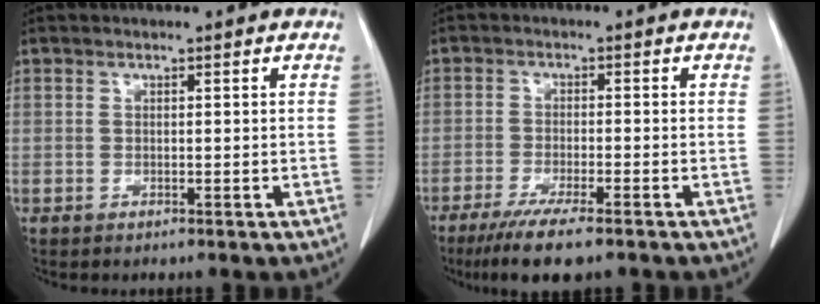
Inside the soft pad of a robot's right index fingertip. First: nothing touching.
{"total": 8.4, "force": [-6.2, 0.4, 5.6], "torque": [-0.091, -0.020, -0.097]}